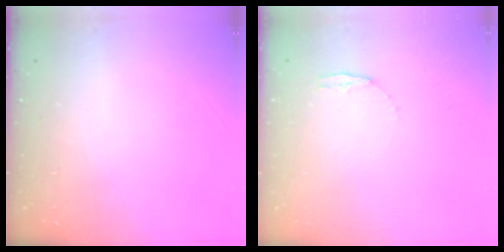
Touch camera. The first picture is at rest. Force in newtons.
{"total": 3.4, "press": 3.4, "slide": 0.4}